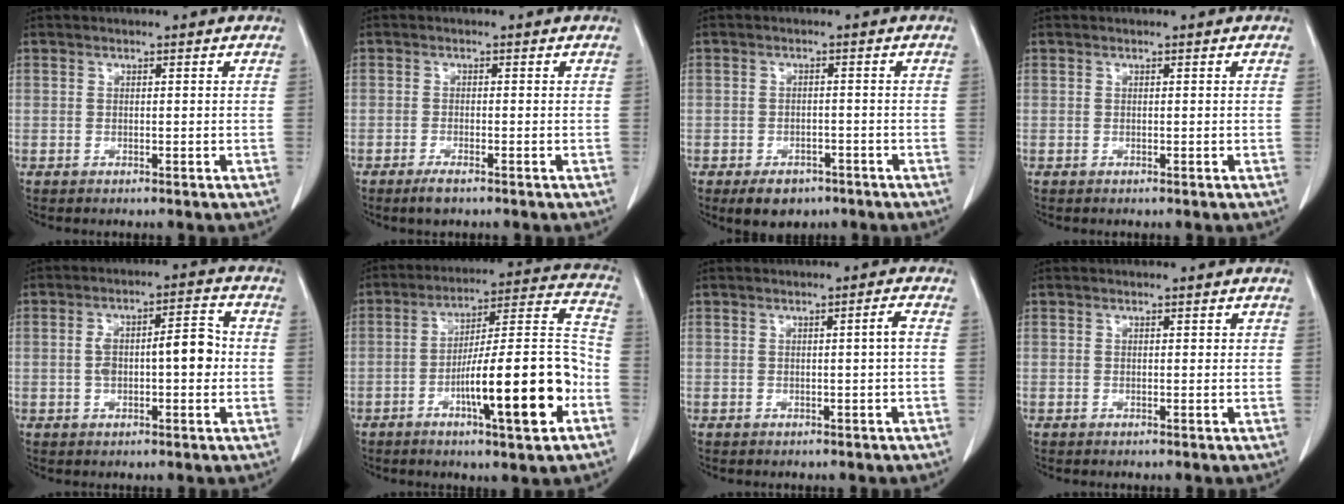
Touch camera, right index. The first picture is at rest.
{"total": 2.2, "force": [-1.6, 0.4, 1.5], "torque": [-0.032, -0.004, -0.028]}
{"total": 4.8, "force": [-3.1, 3.1, 1.9], "torque": [-0.025, 0.003, -0.038]}
{"total": 0.0}
{"total": 8.1, "force": [-0.2, 2.7, 7.6], "torque": [-0.133, 0.027, -0.002]}
{"total": 17.9, "force": [-6.4, 2.0, 16.6], "torque": [-0.251, 0.013, -0.093]}
{"total": 1.5, "force": [-0.1, -0.4, 1.4], "torque": [-0.022, 0.000, 0.000]}
{"total": 0.5, "force": [0.3, 0.3, 0.3], "torque": [-0.002, 0.001, 0.002]}